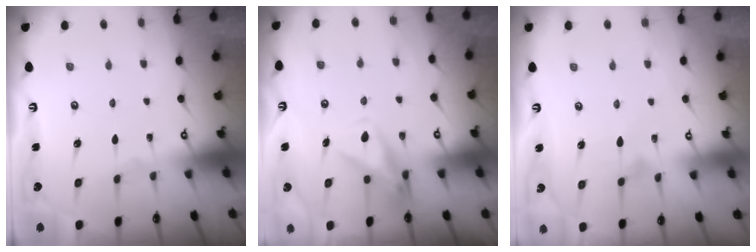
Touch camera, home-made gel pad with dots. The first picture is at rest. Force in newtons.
{"total": 10.0, "press": 10.0, "slide": 1.0}
{"total": 7.2, "press": 7.2, "slide": 0.3}